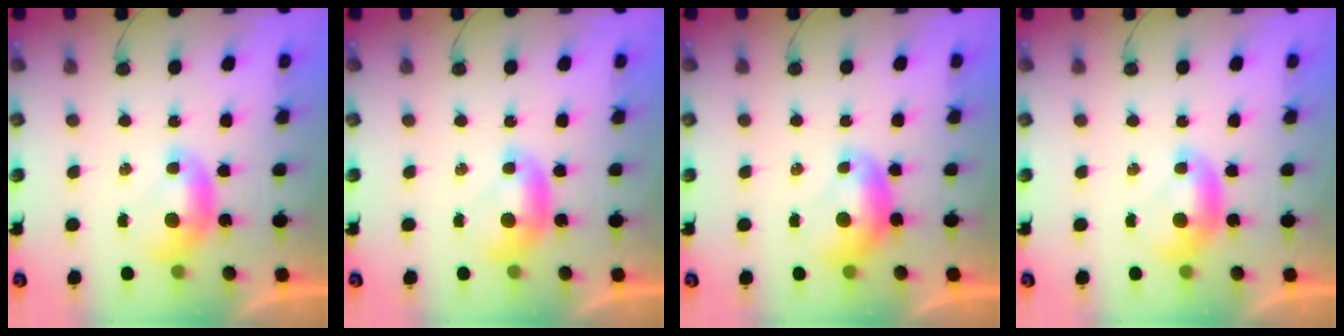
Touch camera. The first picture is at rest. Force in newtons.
{"total": 0.0}
{"total": 1.0, "press": 0.8, "slide": 0.6}
{"total": 0.0}